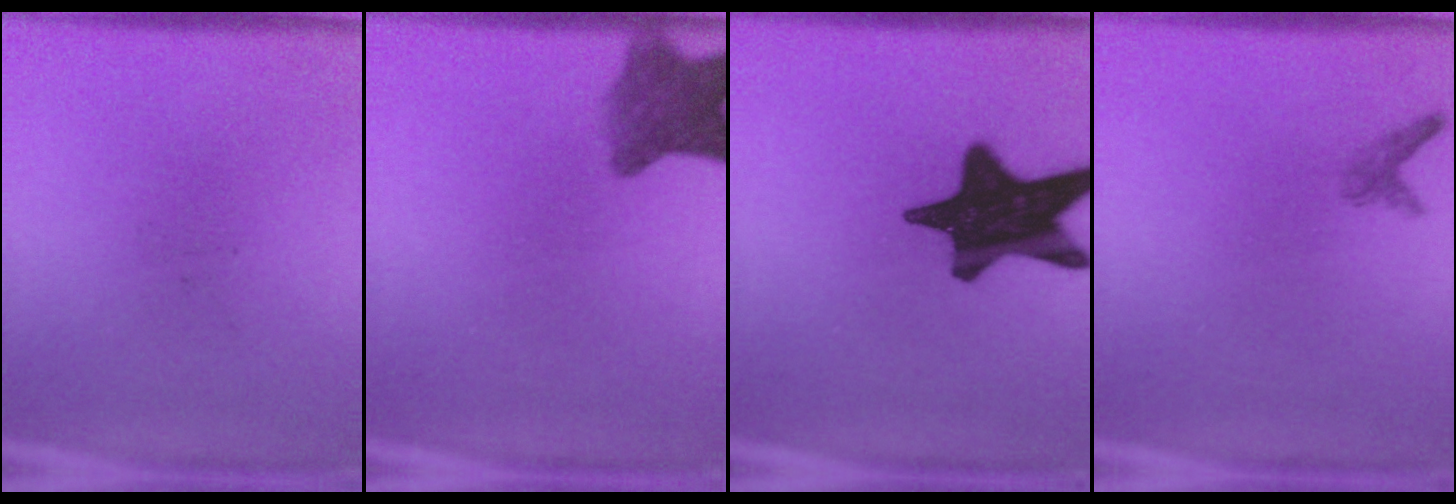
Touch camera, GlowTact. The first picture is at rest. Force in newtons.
{"total": 6.4}
{"total": 17.9}
{"total": 1.1}